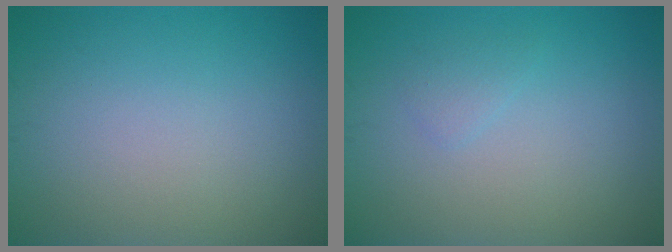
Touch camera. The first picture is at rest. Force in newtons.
{"total": 0.9, "press": 0.9, "slide": 0.0}